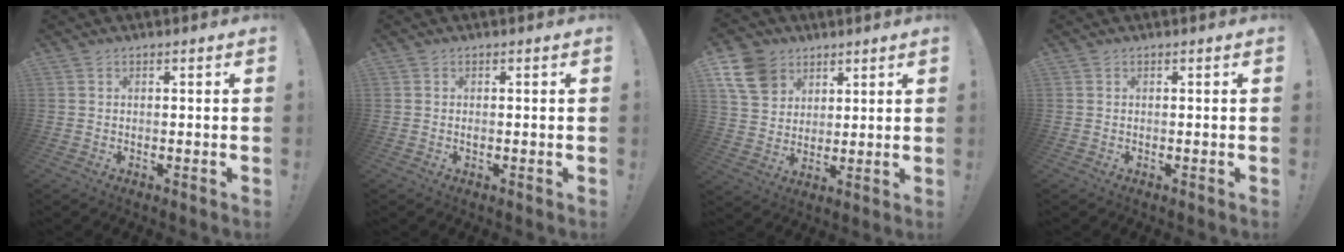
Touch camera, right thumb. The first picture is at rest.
{"total": 0.0}
{"total": 12.5, "force": [6.4, 9.6, 4.9], "torque": [-0.085, -0.027, 0.133]}
{"total": 0.0}